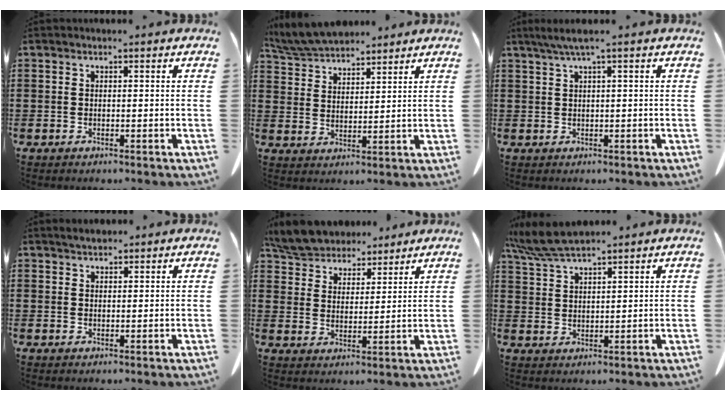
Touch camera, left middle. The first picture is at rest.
{"total": 6.7, "force": [6.2, 1.7, 1.9], "torque": [-0.063, -0.017, 0.116]}
{"total": 2.2, "force": [0.8, -0.2, 2.0], "torque": [-0.044, -0.009, 0.015]}
{"total": 1.7, "force": [1.6, 0.4, 0.4], "torque": [-0.011, 0.002, 0.032]}
{"total": 7.2, "force": [6.8, 2.2, 1.1], "torque": [-0.057, -0.027, 0.127]}
{"total": 6.4, "force": [5.5, 1.0, 3.2], "torque": [-0.079, -0.012, 0.104]}